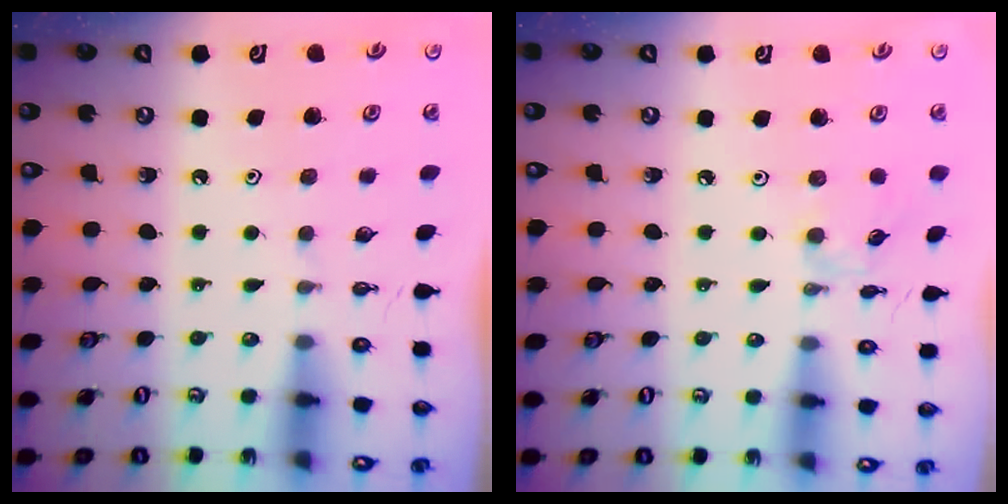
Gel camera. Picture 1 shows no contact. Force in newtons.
{"total": 1.5, "press": 1.4, "slide": 0.4}